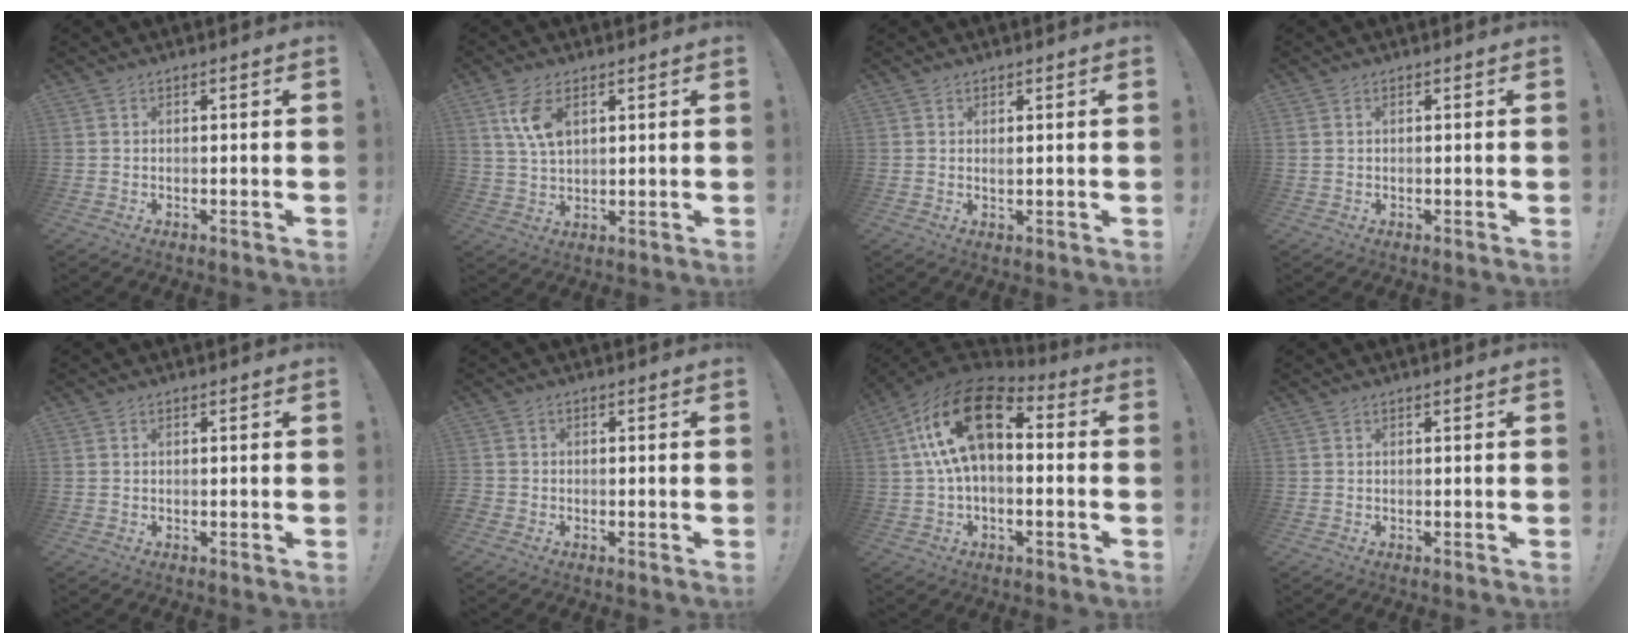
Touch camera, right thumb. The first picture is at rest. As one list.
[{"total": 8.2, "force": [3.6, 4.1, 6.0], "torque": [-0.103, -0.013, 0.063]}, {"total": 0.9, "force": [0.6, 0.3, 0.5], "torque": [0.002, -0.005, 0.009]}, {"total": 0.7, "force": [0.3, 0.4, 0.4], "torque": [-0.013, 0.003, 0.006]}, {"total": 0.0}, {"total": 1.4, "force": [-0.9, 1.0, 0.4], "torque": [-0.004, 0.004, -0.017]}, {"total": 19.9, "force": [4.1, 11.2, 15.9], "torque": [-0.281, 0.000, 0.075]}, {"total": 0.0}]